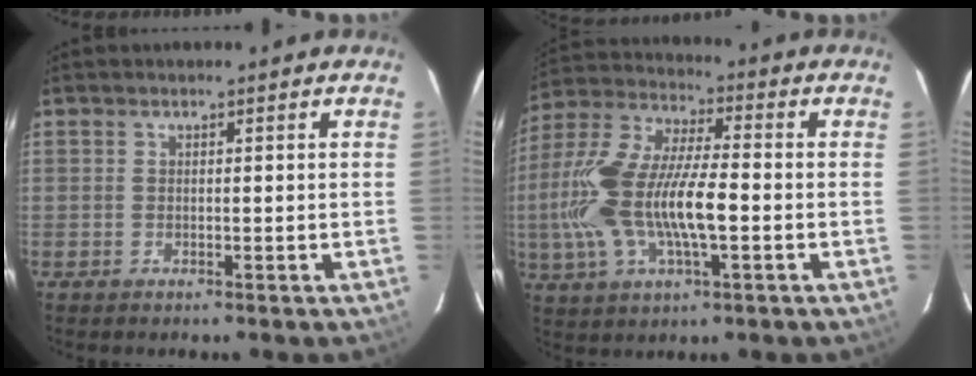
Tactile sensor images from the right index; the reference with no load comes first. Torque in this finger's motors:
{"motor_torque": [0.86, -0.32, 1.05, 0.21]}